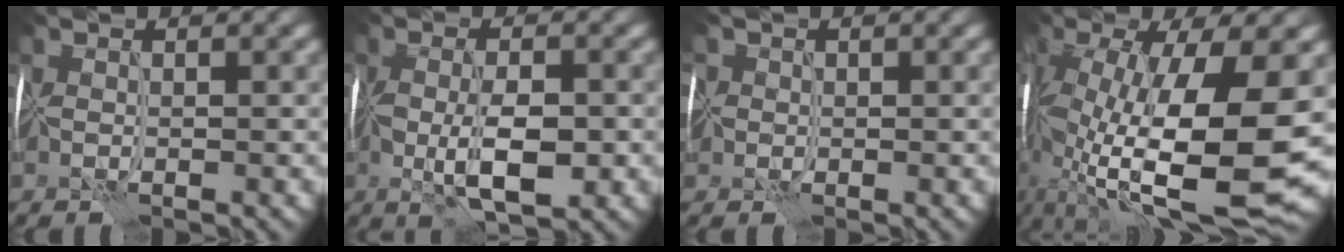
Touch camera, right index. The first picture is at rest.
{"total": 4.9, "force": [-0.9, 1.9, 4.4], "torque": [-0.080, -0.007, -0.013]}
{"total": 3.9, "force": [-0.1, 3.6, 1.6], "torque": [-0.014, 0.020, -0.031]}
{"total": 15.0, "force": [-2.0, 5.2, 13.9], "torque": [-0.260, -0.010, -0.030]}